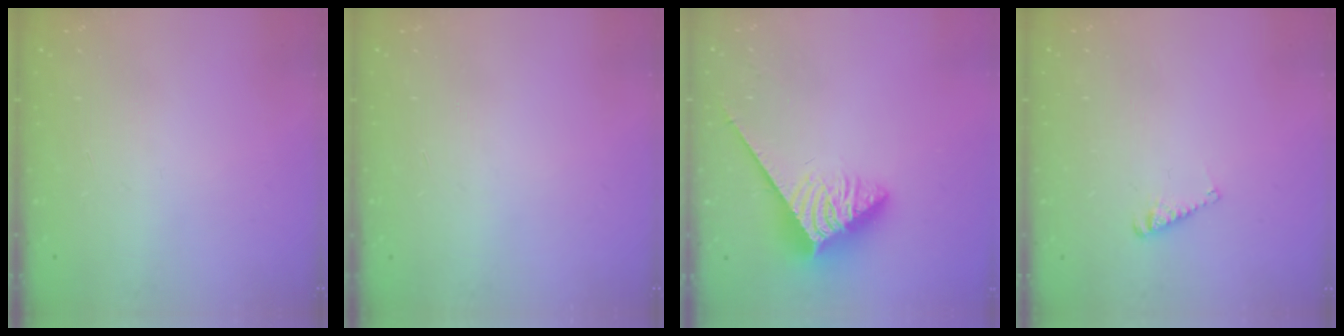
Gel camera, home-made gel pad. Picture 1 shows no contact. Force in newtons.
{"total": 0.0}
{"total": 3.7, "press": 3.7, "slide": 0.4}
{"total": 3.9, "press": 3.9, "slide": 0.5}